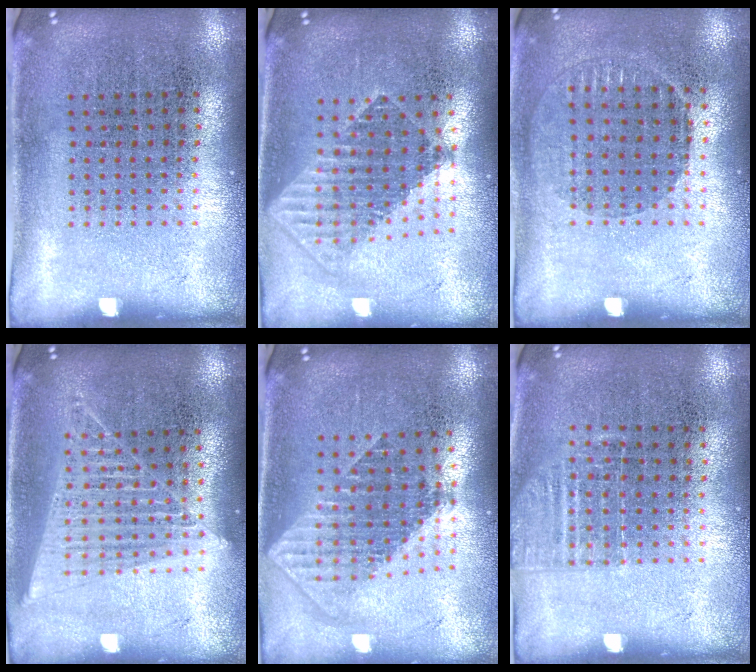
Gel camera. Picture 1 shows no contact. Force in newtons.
{"total": 1.7, "press": 1.4, "slide": 1.1}
{"total": 0.9, "press": 0.8, "slide": 0.4}
{"total": 1.5, "press": 1.4, "slide": 0.5}
{"total": 1.9, "press": 1.5, "slide": 1.1}
{"total": 1.1, "press": 1.0, "slide": 0.5}